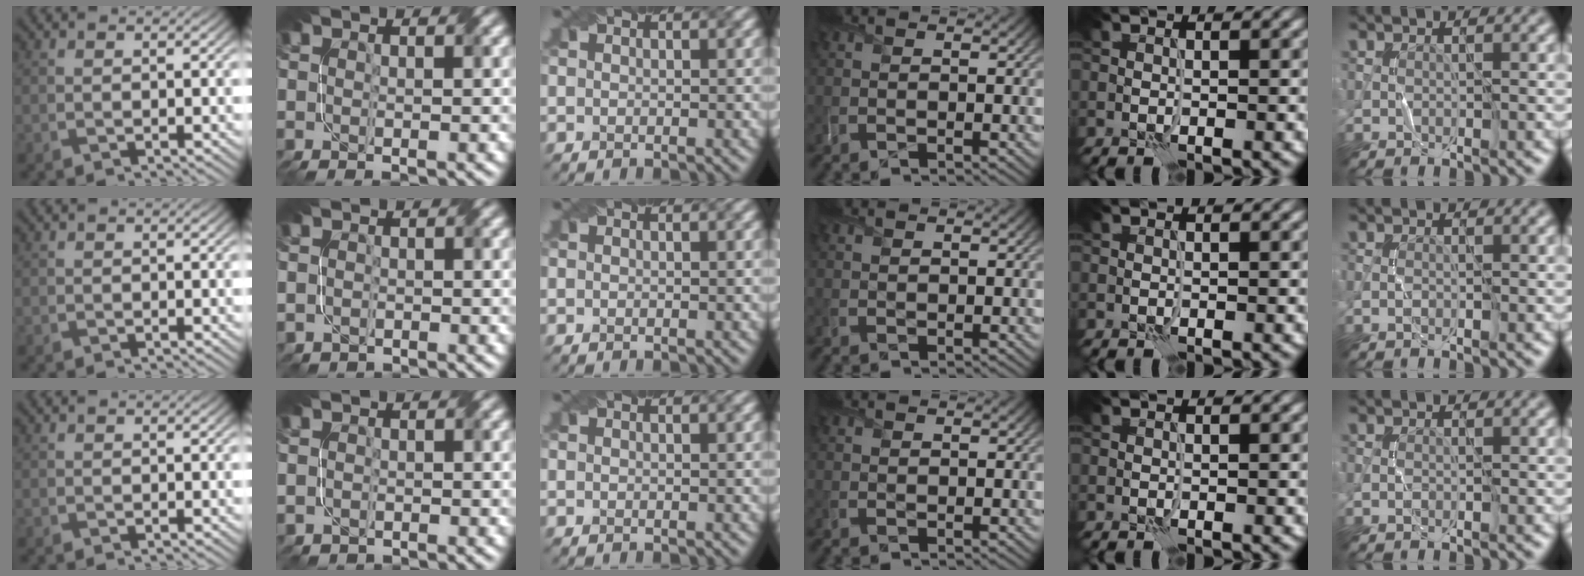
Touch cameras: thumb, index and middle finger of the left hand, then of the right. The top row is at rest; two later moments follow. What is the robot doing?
{"motion": "fold", "object": "netting"}